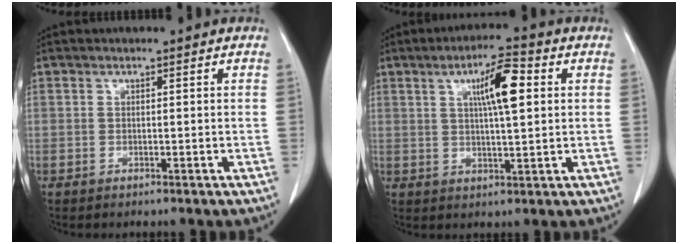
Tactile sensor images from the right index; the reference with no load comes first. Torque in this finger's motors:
{"motor_torque": [0.37, 0.28, 0.27, 0.06]}